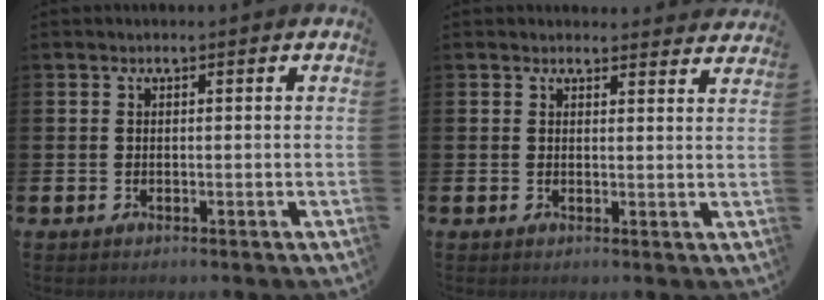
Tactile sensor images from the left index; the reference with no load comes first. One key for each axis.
{"total": 2.2, "fx": 2.2, "fy": 0.5, "fz": -0.1, "tx": 0.013, "ty": -0.014, "tz": 0.037}